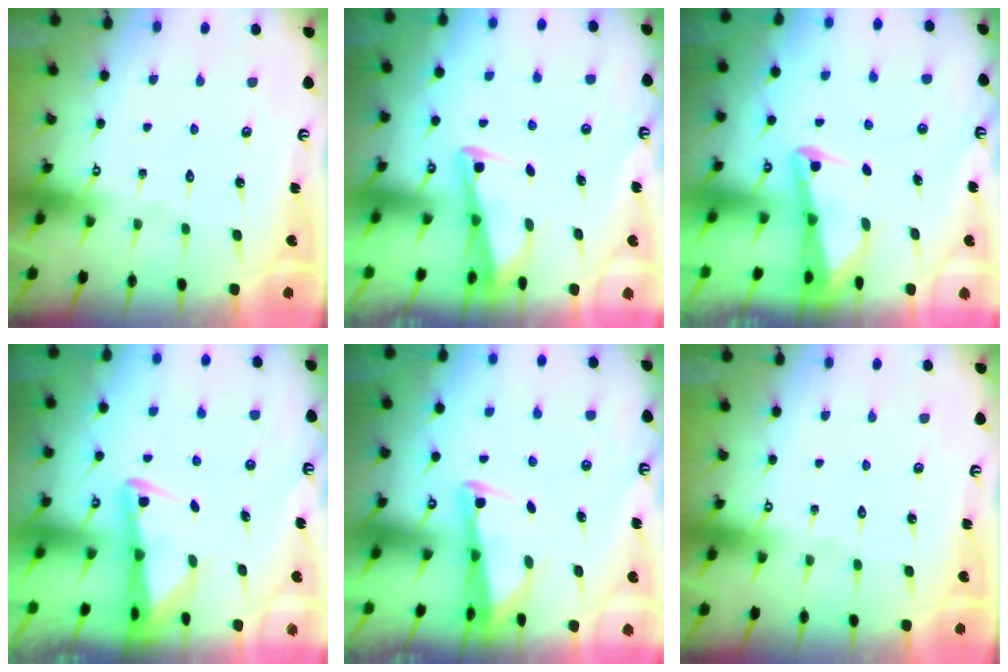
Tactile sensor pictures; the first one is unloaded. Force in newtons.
{"total": 2.7, "press": 2.7, "slide": 0.3}
{"total": 2.6, "press": 2.5, "slide": 0.6}
{"total": 2.5, "press": 2.4, "slide": 0.6}
{"total": 2.4, "press": 2.3, "slide": 0.5}
{"total": 0.0}